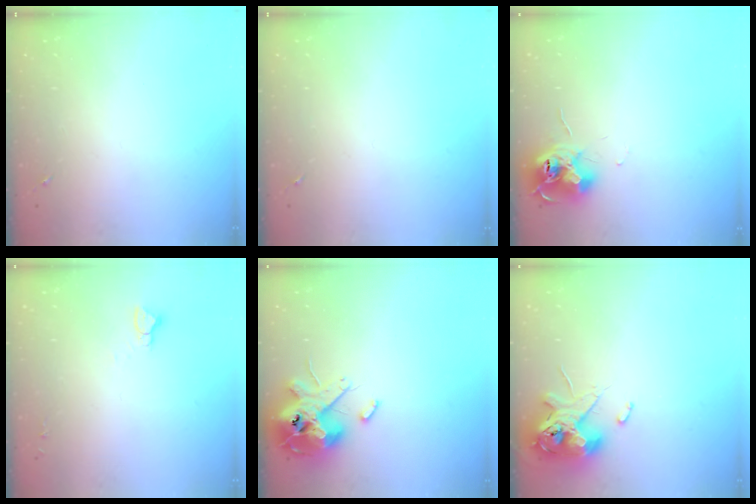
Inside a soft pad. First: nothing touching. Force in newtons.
{"total": 0.0}
{"total": 12.3, "press": 12.3, "slide": 0.8}
{"total": 2.9, "press": 2.9, "slide": 0.2}
{"total": 14.3, "press": 14.0, "slide": 2.5}
{"total": 12.6, "press": 12.5, "slide": 2.0}